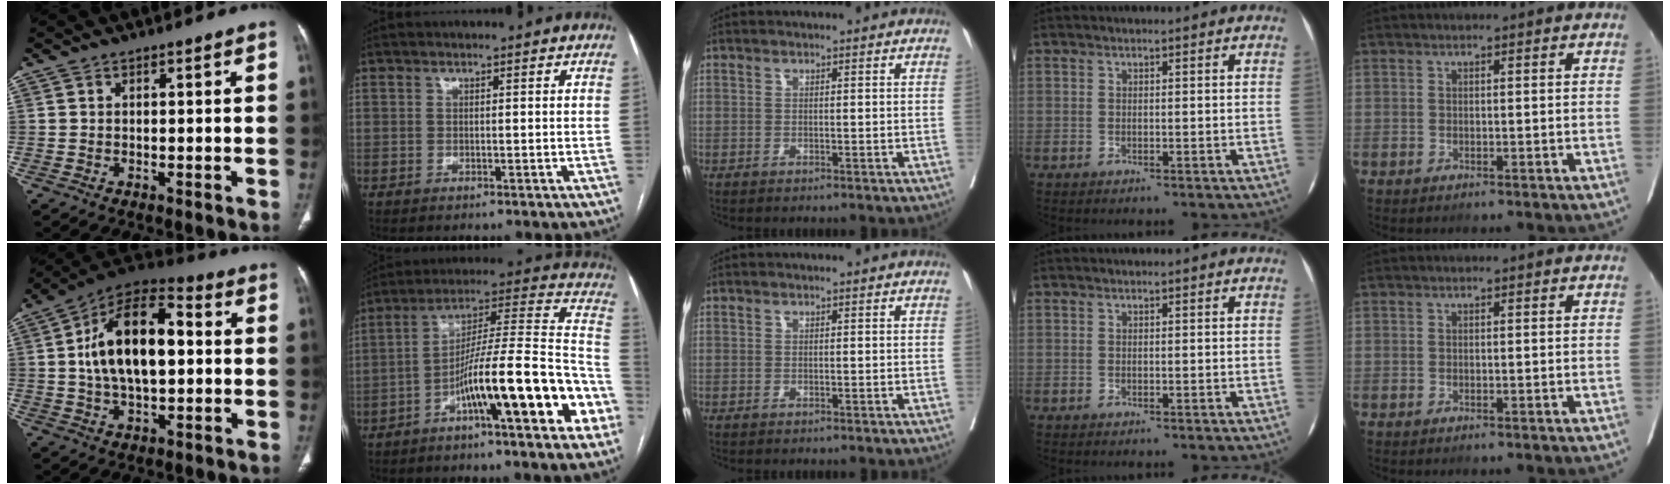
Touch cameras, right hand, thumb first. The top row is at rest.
{"thumb": {"total": 18.0, "force": [1.5, 9.3, 15.3], "torque": [-0.254, 0.027, 0.017]}, "index": {"total": 19.1, "force": [-8.5, 2.1, 16.9], "torque": [-0.225, 0.043, -0.129]}}